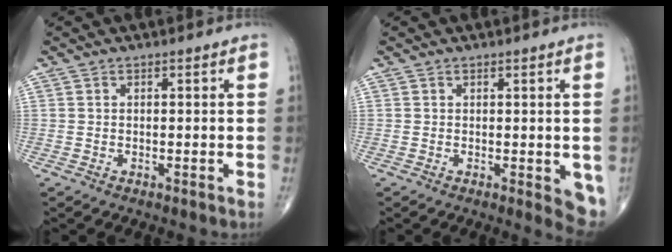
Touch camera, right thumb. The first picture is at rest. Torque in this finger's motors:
{"motor_torque": [1.21, 1.18, 1.13, -0.28, 0.21]}